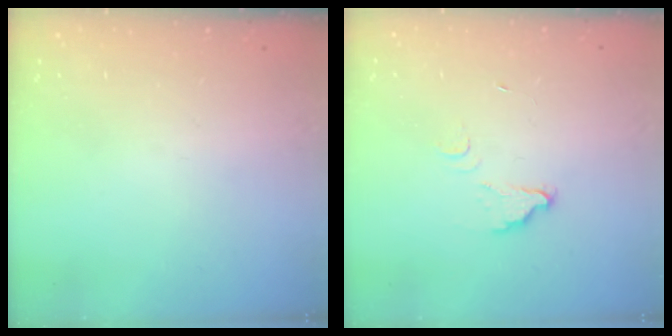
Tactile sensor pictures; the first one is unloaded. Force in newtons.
{"total": 3.7, "press": 3.7, "slide": 0.3}